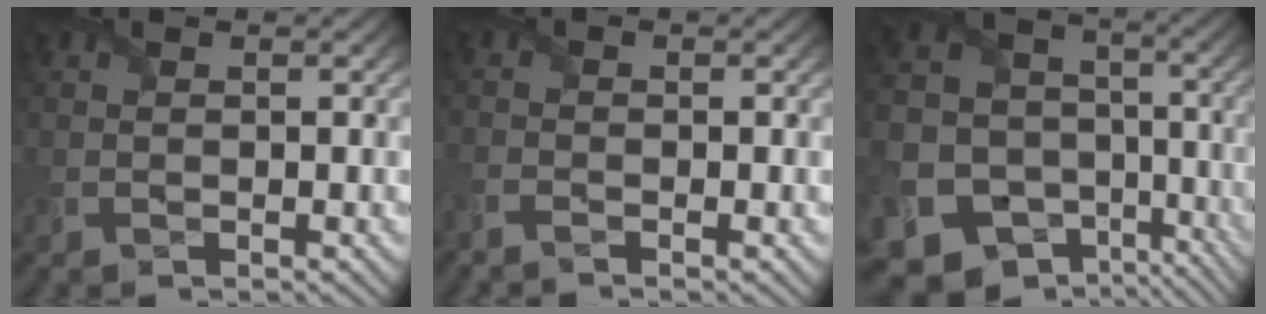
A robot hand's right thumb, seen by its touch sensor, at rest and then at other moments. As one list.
[{"total": 2.1, "force": [-1.7, 0.6, 1.1], "torque": [-0.034, -0.005, -0.044]}, {"total": 19.6, "force": [-9.9, 15.6, 6.6], "torque": [-0.201, -0.041, -0.142]}]